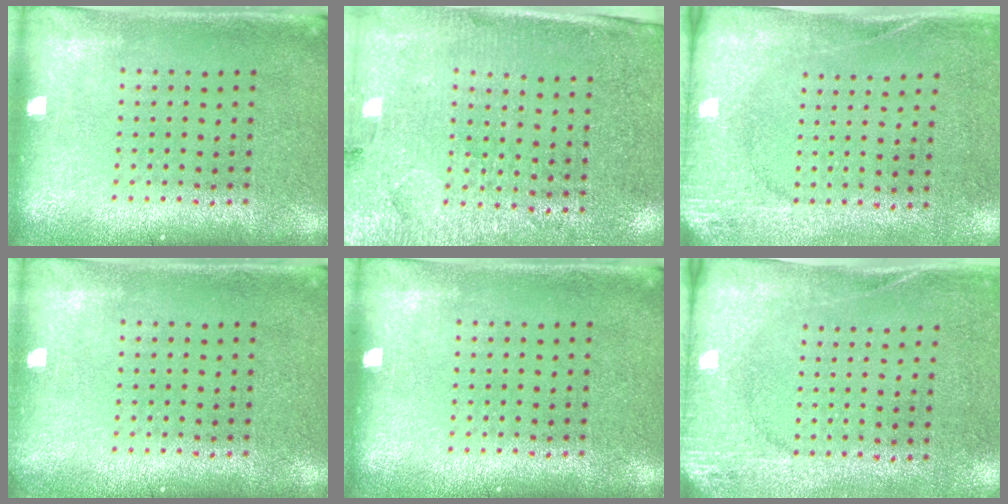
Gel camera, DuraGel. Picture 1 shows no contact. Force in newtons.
{"total": 3.0, "press": 2.9, "slide": 0.9}
{"total": 2.7, "press": 2.0, "slide": 1.7}
{"total": 0.5, "press": 0.5, "slide": 0.1}
{"total": 0.0}
{"total": 2.7, "press": 2.0, "slide": 1.7}